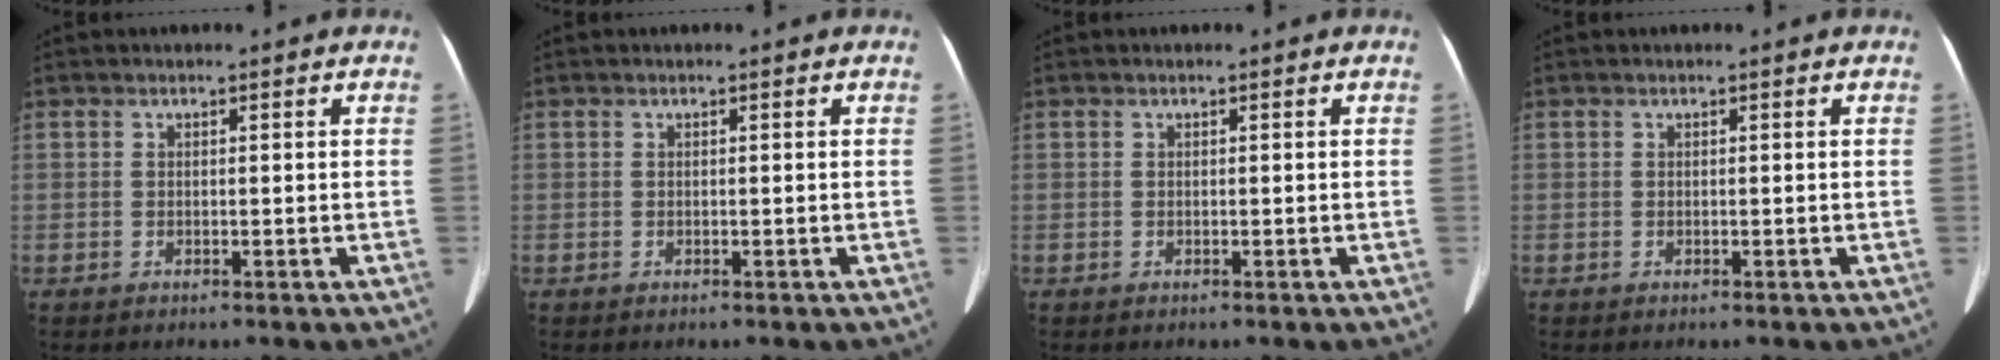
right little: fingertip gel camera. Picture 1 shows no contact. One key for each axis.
{"total": 0.0}
{"total": 0.0}
{"total": 0.0}